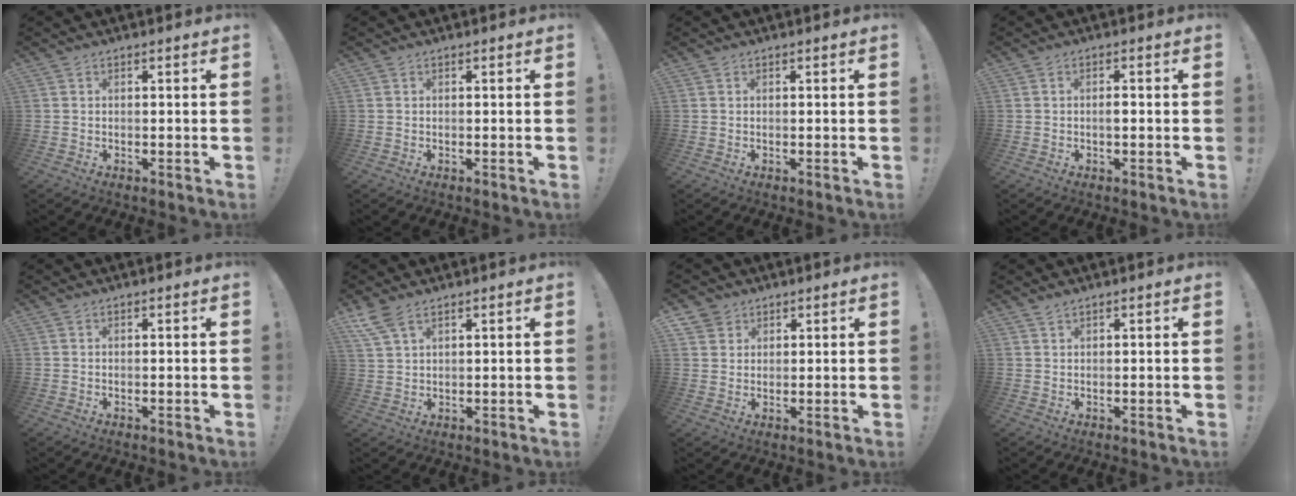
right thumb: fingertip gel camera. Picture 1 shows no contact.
{"total": 0.0}
{"total": 0.0}
{"total": 1.4, "force": [-0.5, 0.5, 1.3], "torque": [-0.023, 0.003, -0.009]}
{"total": 0.0}
{"total": 5.7, "force": [4.0, 2.1, 3.5], "torque": [-0.080, -0.007, 0.079]}
{"total": 3.6, "force": [2.4, 2.7, 0.2], "torque": [-0.008, -0.010, 0.045]}
{"total": 1.0, "force": [1.0, 0.1, 0.4], "torque": [-0.014, 0.001, 0.019]}